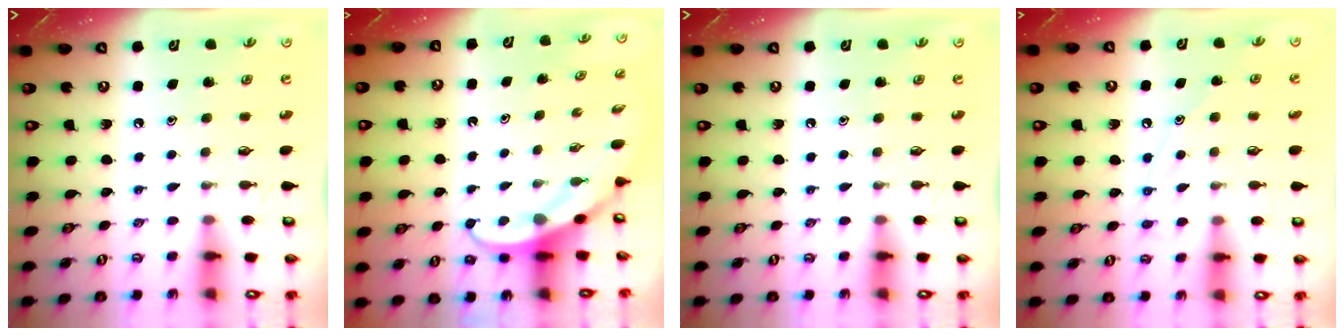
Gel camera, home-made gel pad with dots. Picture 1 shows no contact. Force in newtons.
{"total": 3.8, "press": 3.8, "slide": 0.3}
{"total": 0.0}
{"total": 7.1, "press": 7.1, "slide": 0.7}